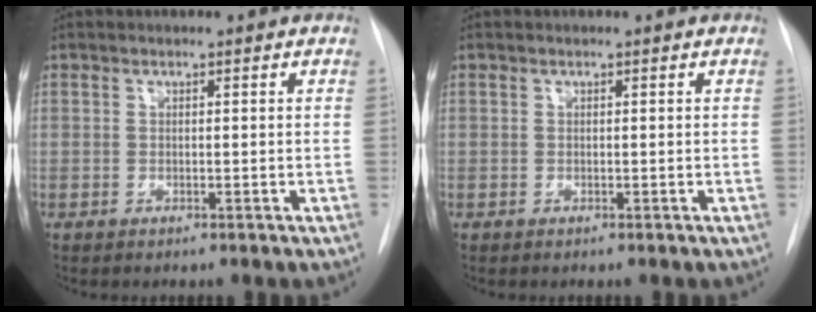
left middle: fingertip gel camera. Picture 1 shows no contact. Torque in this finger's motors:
{"motor_torque": [0.00, 0.00, 0.00, 0.01]}